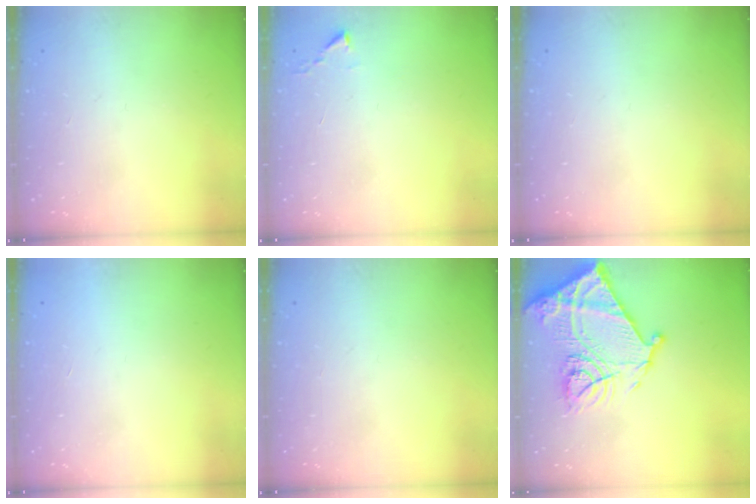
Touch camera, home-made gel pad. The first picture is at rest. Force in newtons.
{"total": 2.4, "press": 2.4, "slide": 0.3}
{"total": 0.0}
{"total": 1.7, "press": 1.7, "slide": 0.1}
{"total": 0.0}
{"total": 22.6, "press": 22.5, "slide": 2.0}